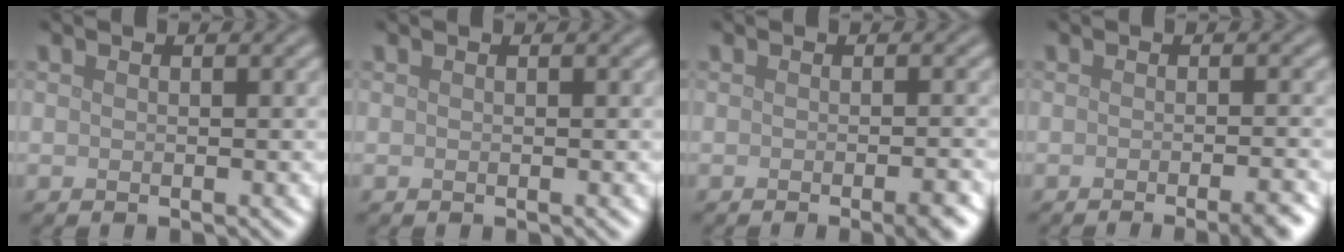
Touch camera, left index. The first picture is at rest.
{"total": 0.0}
{"total": 3.3, "force": [-1.5, 0.8, 2.8], "torque": [-0.028, -0.003, -0.021]}
{"total": 4.5, "force": [-2.3, 1.3, 3.7], "torque": [-0.026, 0.003, -0.024]}